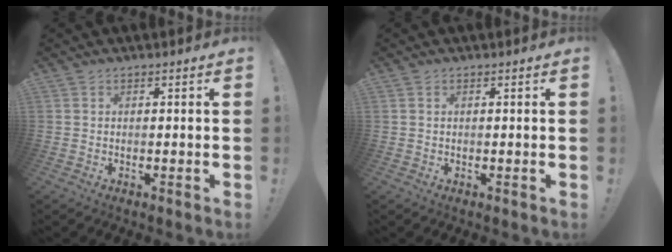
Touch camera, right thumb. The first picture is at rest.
{"total": 0.5, "force": [0.3, 0.3, 0.3], "torque": [-0.007, 0.001, 0.006]}